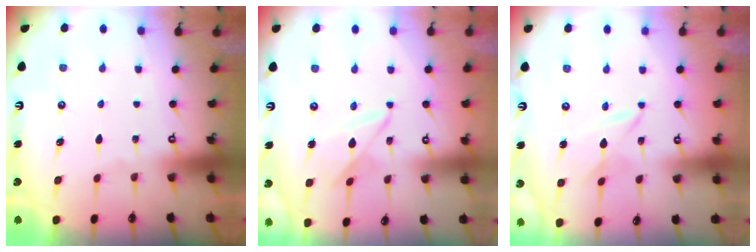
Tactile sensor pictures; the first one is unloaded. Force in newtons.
{"total": 6.9, "press": 6.9, "slide": 0.5}
{"total": 2.7, "press": 2.7, "slide": 0.4}